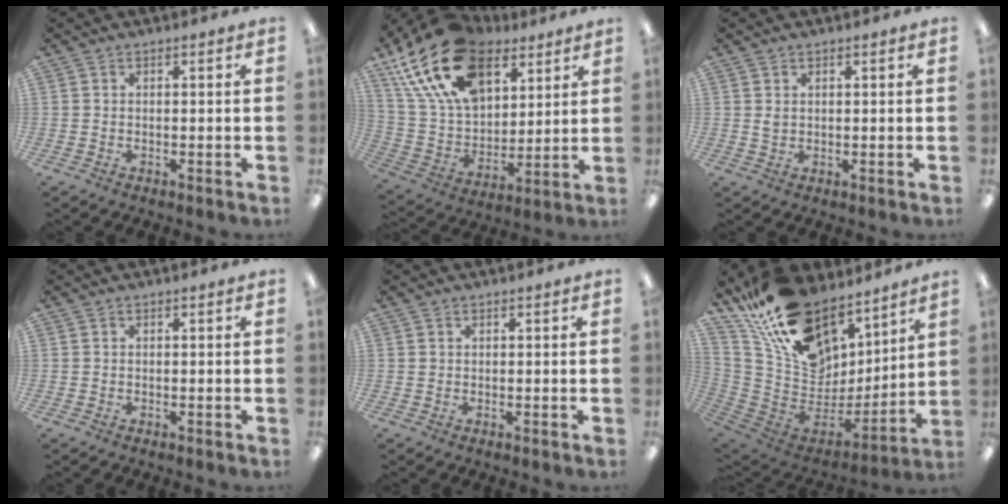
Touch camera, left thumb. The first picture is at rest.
{"total": 23.7, "force": [13.5, 14.0, 13.6], "torque": [-0.278, -0.060, 0.243]}
{"total": 1.5, "force": [0.7, 1.1, 0.7], "torque": [-0.016, 0.002, 0.012]}
{"total": 0.0}
{"total": 0.7, "force": [0.5, 0.5, 0.1], "torque": [-0.002, 0.001, 0.009]}
{"total": 21.7, "force": [15.1, 12.5, 9.4], "torque": [-0.177, -0.108, 0.291]}